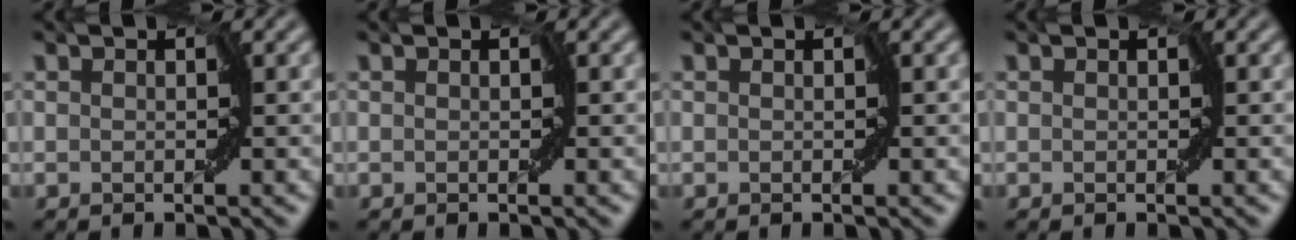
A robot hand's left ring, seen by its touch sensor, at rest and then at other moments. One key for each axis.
{"total": 0.0}
{"total": 0.0}
{"total": 0.0}